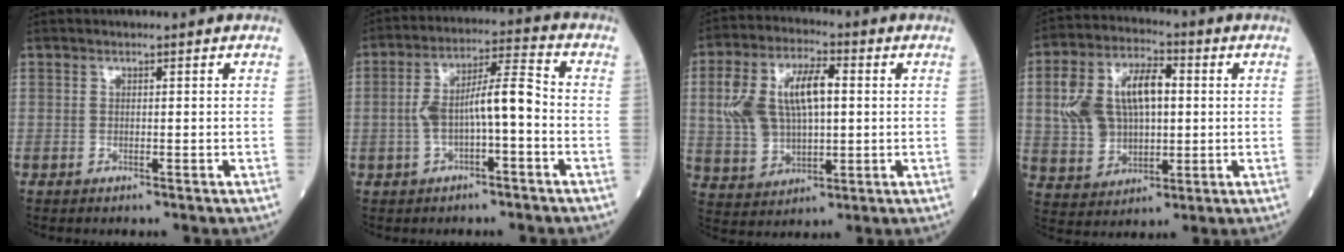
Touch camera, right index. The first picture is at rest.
{"total": 8.7, "force": [-1.5, 1.9, 8.4], "torque": [-0.158, 0.031, -0.025]}
{"total": 12.8, "force": [2.0, 6.3, 10.9], "torque": [-0.229, 0.026, 0.043]}
{"total": 13.3, "force": [1.9, 7.8, 10.6], "torque": [-0.220, 0.034, 0.041]}